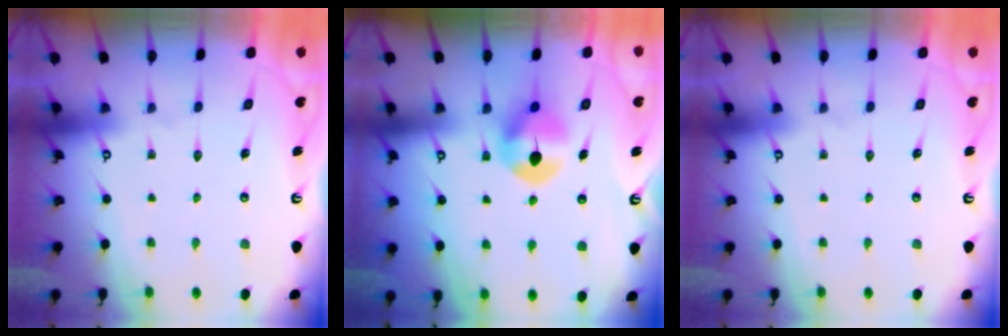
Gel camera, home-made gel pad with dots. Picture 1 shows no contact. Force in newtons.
{"total": 8.0, "press": 8.0, "slide": 0.4}
{"total": 0.0}